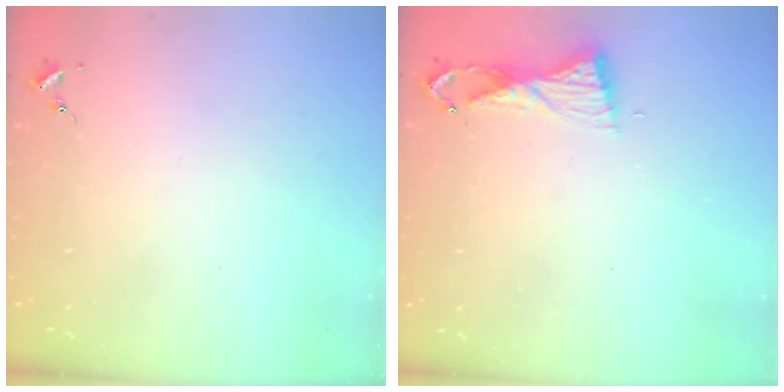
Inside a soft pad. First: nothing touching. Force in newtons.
{"total": 6.2, "press": 6.1, "slide": 0.6}